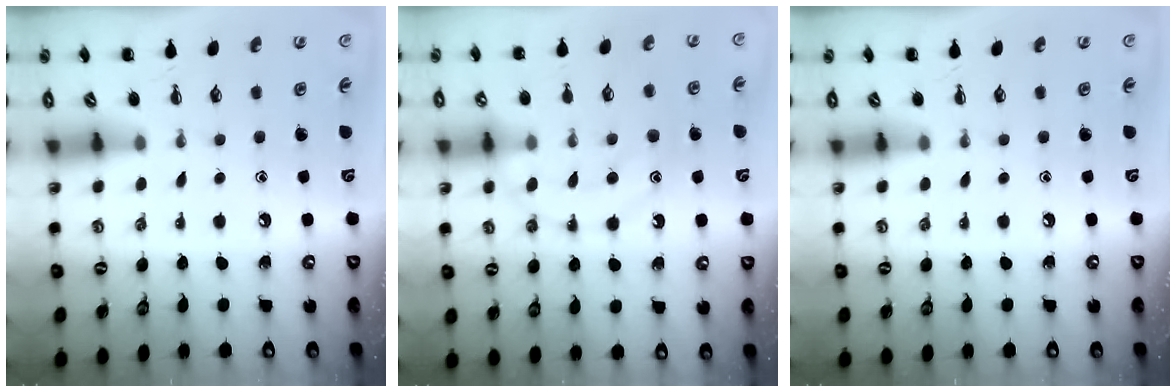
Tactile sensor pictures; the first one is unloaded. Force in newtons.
{"total": 12.6, "press": 12.5, "slide": 1.0}
{"total": 0.0}